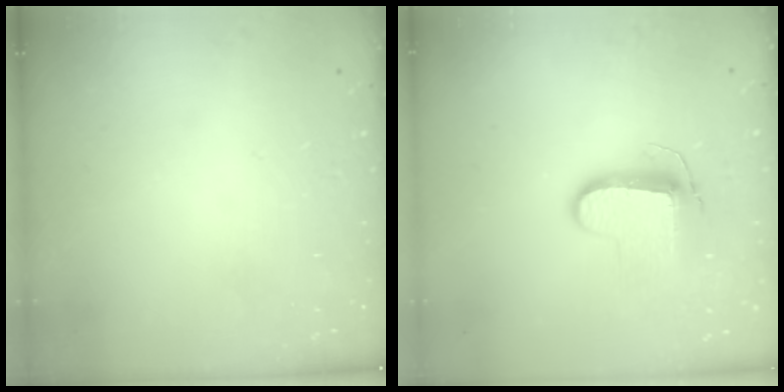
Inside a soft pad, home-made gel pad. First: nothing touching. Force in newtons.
{"total": 9.3, "press": 9.3, "slide": 0.5}